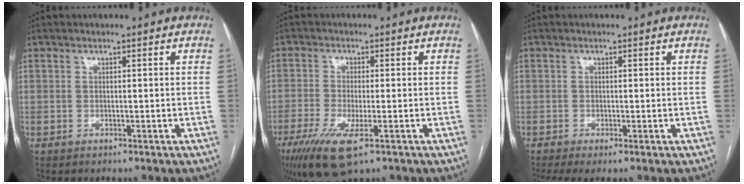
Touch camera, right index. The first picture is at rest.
{"total": 8.9, "force": [-4.8, 2.1, 7.3], "torque": [-0.140, -0.026, -0.079]}
{"total": 2.8, "force": [-1.5, 0.6, 2.2], "torque": [-0.040, -0.010, -0.027]}